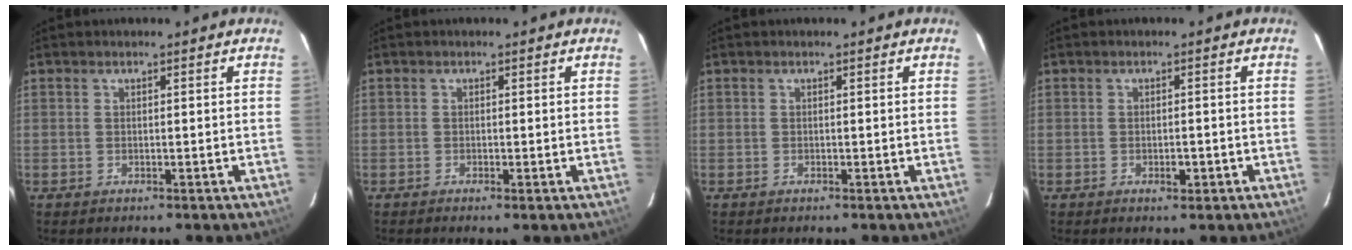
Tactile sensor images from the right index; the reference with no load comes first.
{"total": 0.8, "force": [-0.4, 0.1, 0.7], "torque": [-0.013, -0.001, -0.007]}
{"total": 0.0}
{"total": 1.7, "force": [-0.8, 0.6, 1.4], "torque": [-0.023, 0.000, -0.009]}